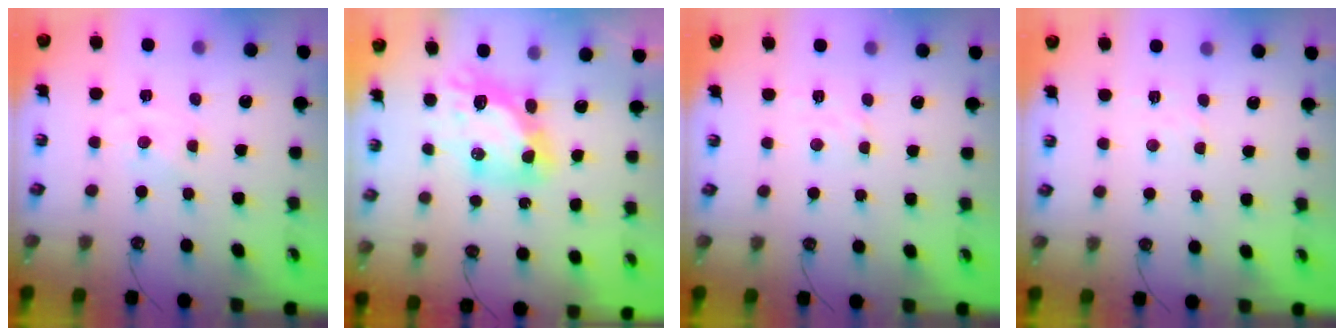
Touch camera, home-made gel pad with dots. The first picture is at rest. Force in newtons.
{"total": 12.7, "press": 12.7, "slide": 1.3}
{"total": 1.9, "press": 1.8, "slide": 0.6}
{"total": 1.6, "press": 1.5, "slide": 0.4}